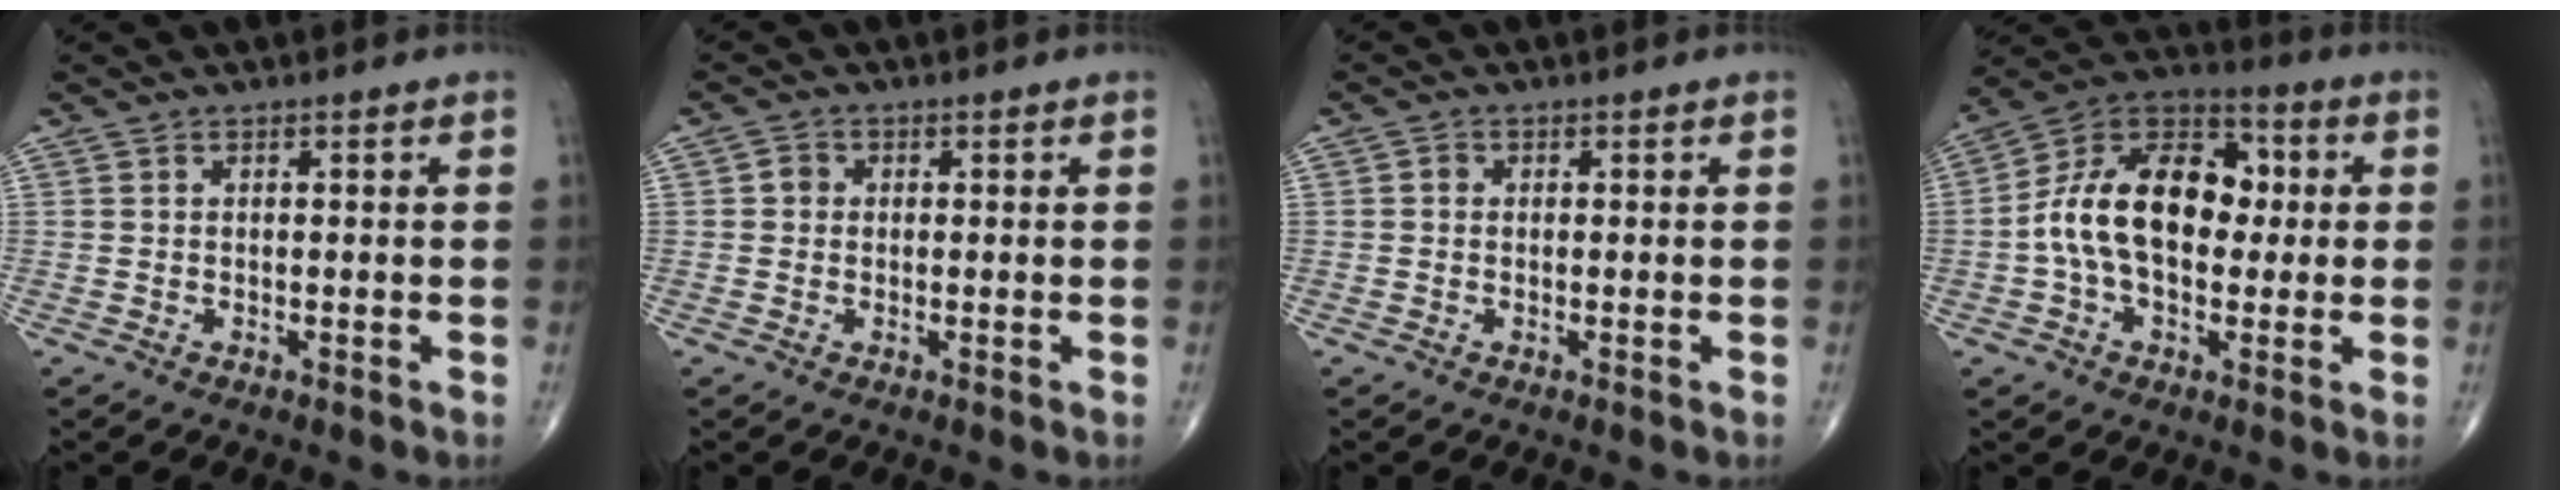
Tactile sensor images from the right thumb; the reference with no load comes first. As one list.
[{"total": 1.9, "force": [0.0, 1.7, 0.7], "torque": [-0.002, 0.004, -0.004]}, {"total": 1.1, "force": [0.0, 1.0, 0.4], "torque": [-0.003, 0.003, -0.003]}, {"total": 18.0, "force": [0.4, 11.4, 13.9], "torque": [-0.217, 0.037, -0.003]}]